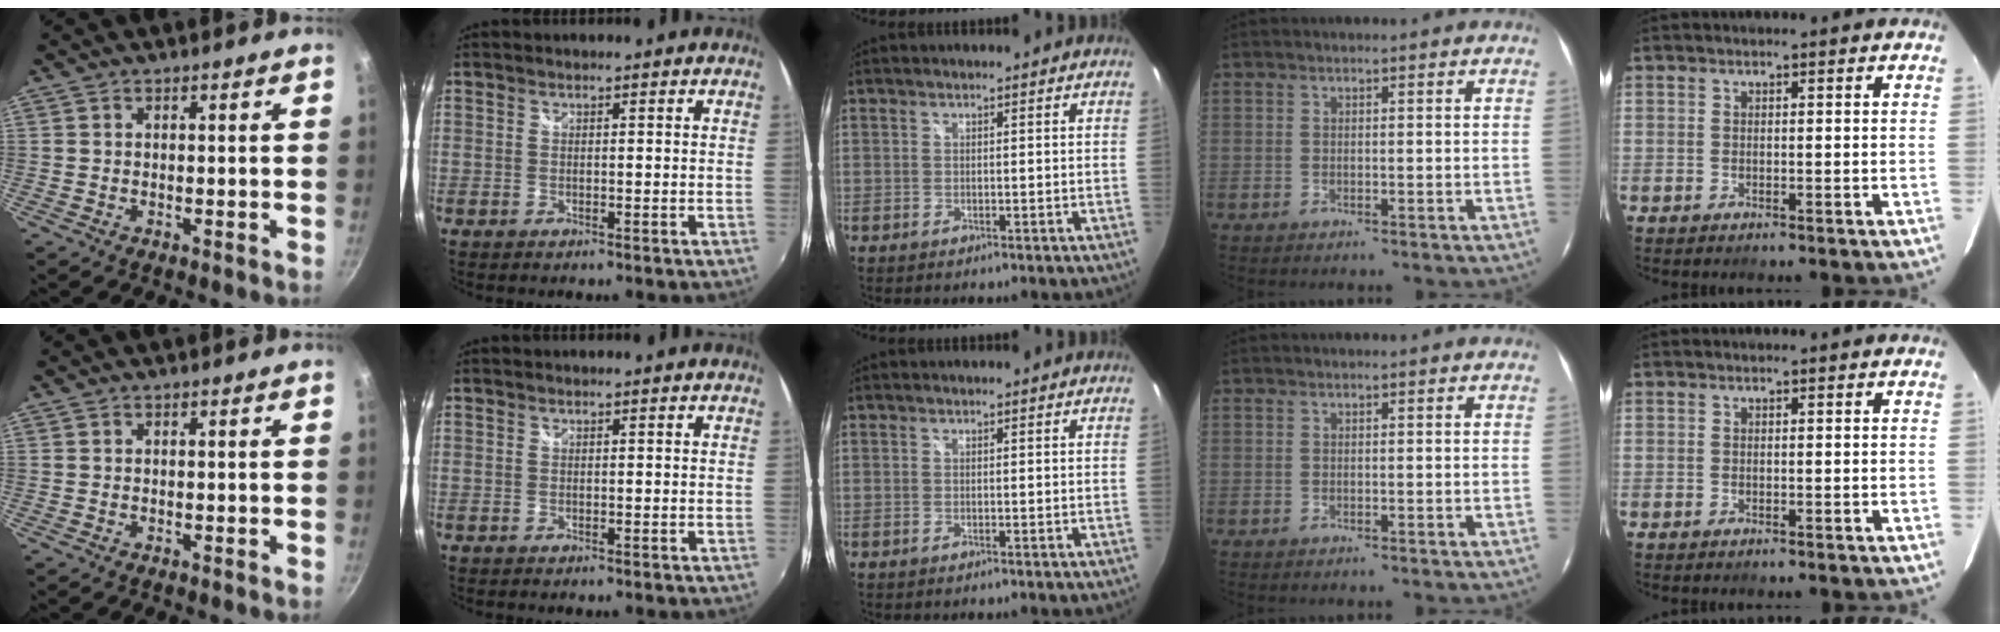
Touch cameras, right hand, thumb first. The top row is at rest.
{}